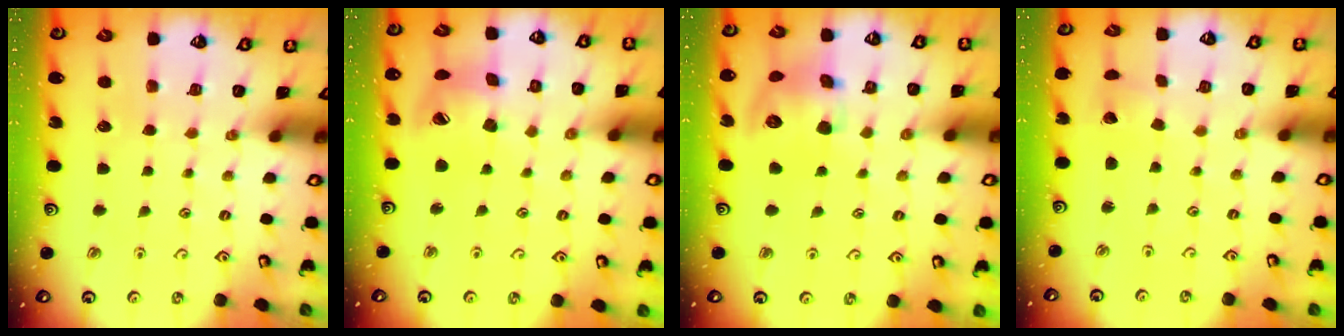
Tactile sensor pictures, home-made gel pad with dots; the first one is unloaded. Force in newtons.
{"total": 15.5, "press": 15.2, "slide": 2.5}
{"total": 11.6, "press": 11.5, "slide": 1.8}
{"total": 2.7, "press": 2.7, "slide": 0.0}